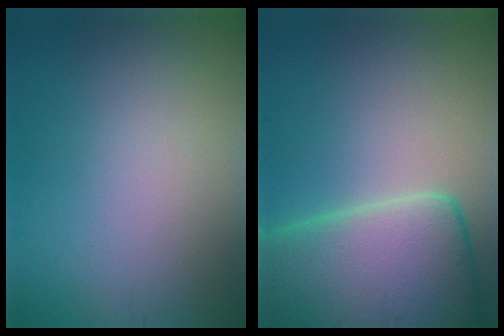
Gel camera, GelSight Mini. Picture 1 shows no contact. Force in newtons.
{"total": 11.3, "press": 11.3, "slide": 1.0}